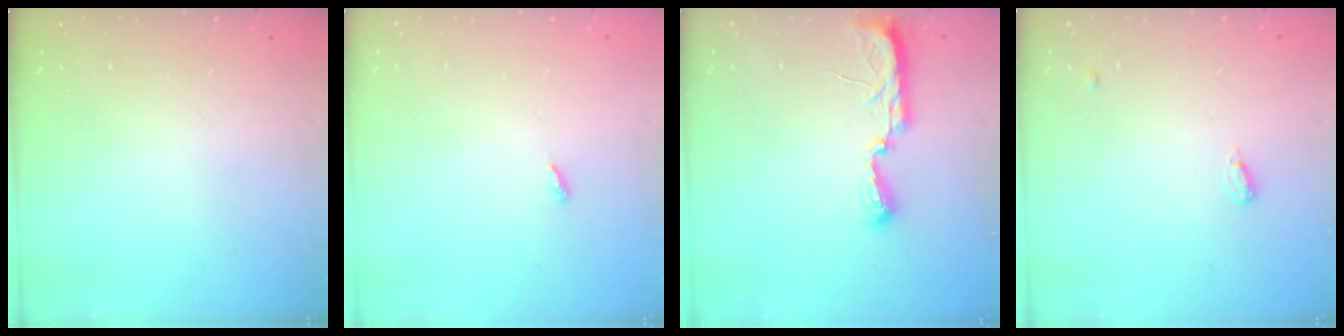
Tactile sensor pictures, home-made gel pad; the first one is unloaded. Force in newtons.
{"total": 2.5, "press": 2.5, "slide": 0.2}
{"total": 8.1, "press": 8.1, "slide": 1.0}
{"total": 4.0, "press": 3.9, "slide": 0.7}